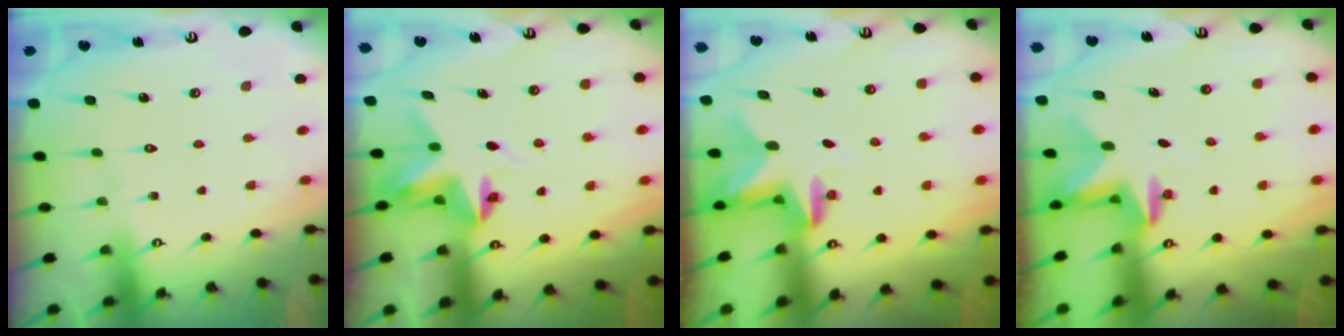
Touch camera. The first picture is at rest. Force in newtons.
{"total": 4.9, "press": 4.9, "slide": 0.2}
{"total": 2.7, "press": 2.6, "slide": 0.5}
{"total": 2.3, "press": 2.3, "slide": 0.4}